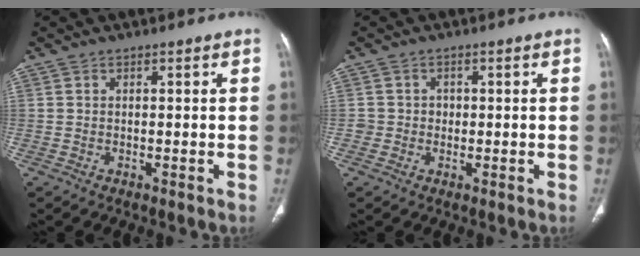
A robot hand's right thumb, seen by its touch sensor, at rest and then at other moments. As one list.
[{"total": 2.3, "force": [-0.3, 2.3, 0.2], "torque": [0.015, 0.010, -0.006]}]